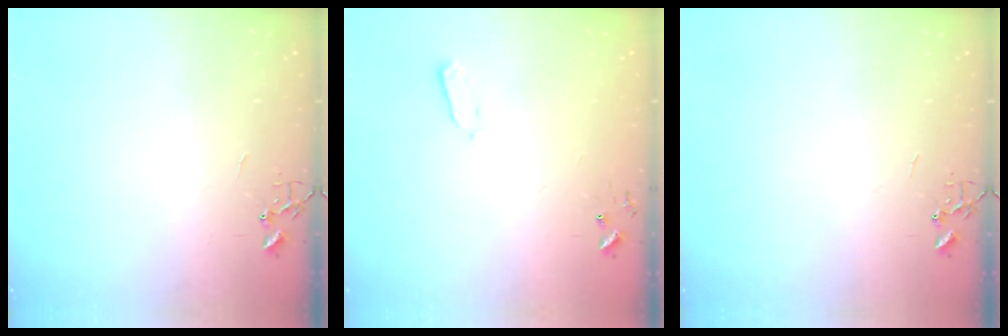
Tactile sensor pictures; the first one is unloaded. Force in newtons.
{"total": 2.4, "press": 2.3, "slide": 0.4}
{"total": 0.0}